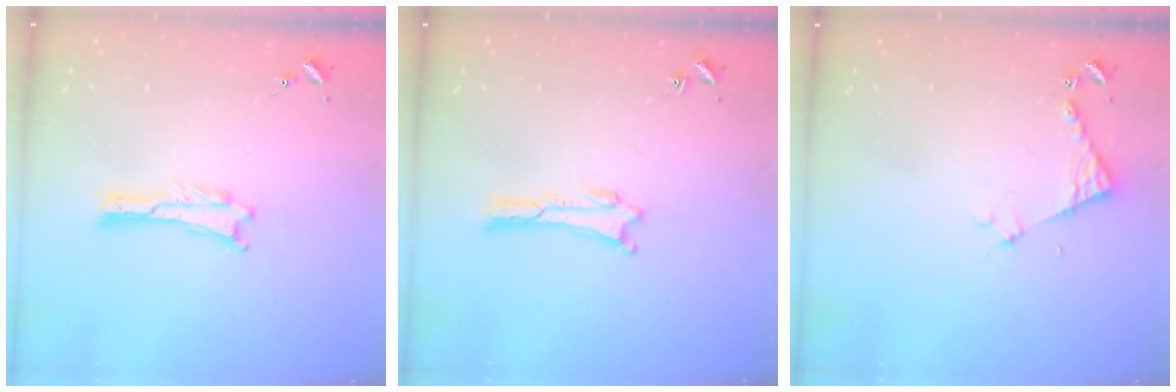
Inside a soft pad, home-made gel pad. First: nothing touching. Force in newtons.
{"total": 0.0}
{"total": 3.9, "press": 3.9, "slide": 0.3}